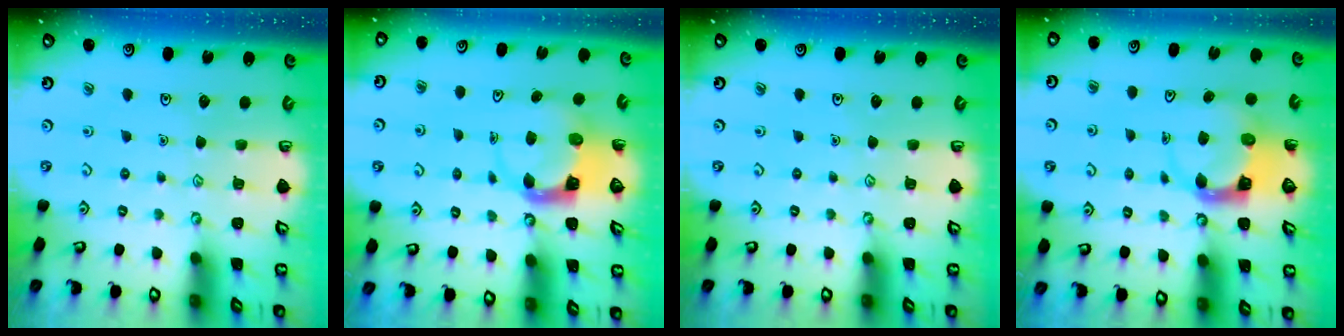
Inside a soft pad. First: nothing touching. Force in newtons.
{"total": 3.7, "press": 3.6, "slide": 0.6}
{"total": 0.0}
{"total": 3.9, "press": 3.8, "slide": 0.5}